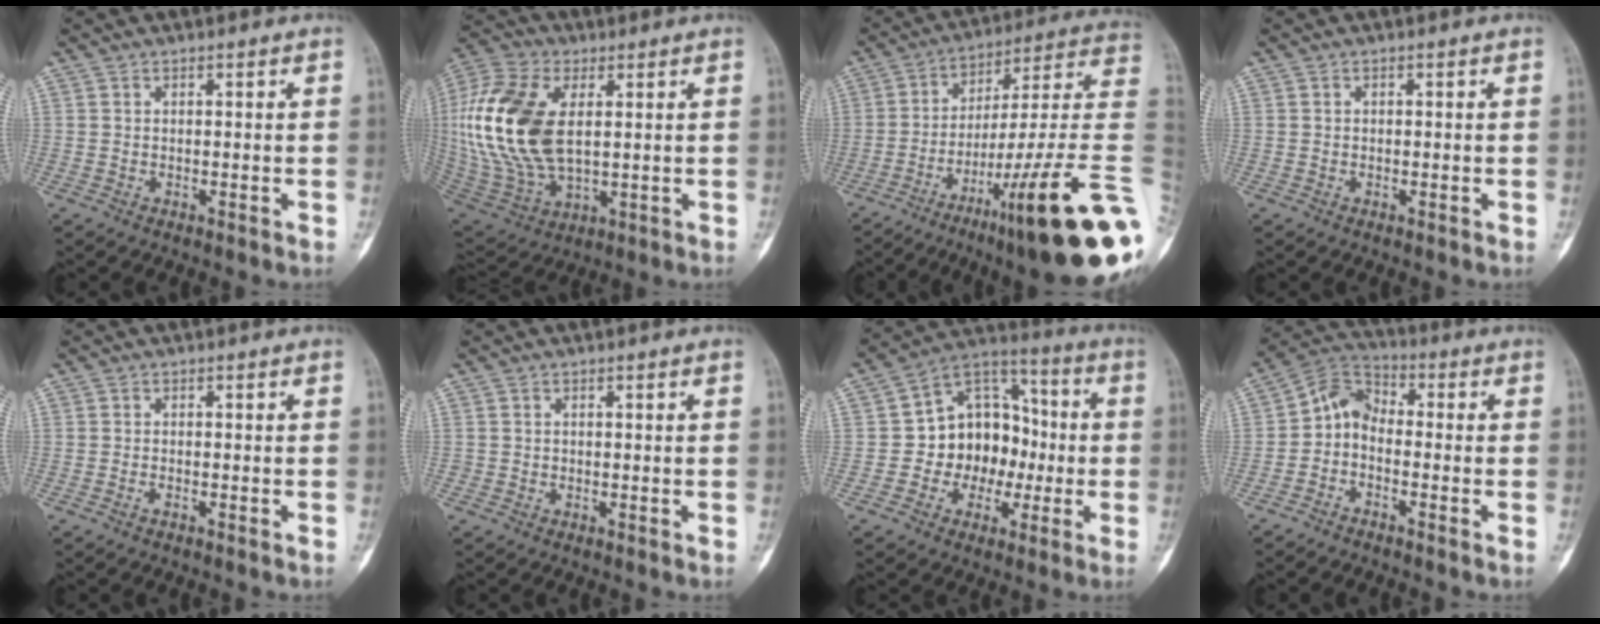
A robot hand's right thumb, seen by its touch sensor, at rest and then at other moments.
{"total": 22.2, "force": [3.3, 12.5, 18.1], "torque": [-0.391, -0.012, 0.063]}
{"total": 29.0, "force": [-9.6, 3.8, 27.1], "torque": [-0.322, 0.062, -0.141]}
{"total": 0.0}
{"total": 0.9, "force": [-0.6, 0.2, 0.6], "torque": [-0.016, 0.005, -0.012]}
{"total": 0.5, "force": [-0.1, 0.5, 0.0], "torque": [0.002, 0.005, -0.003]}
{"total": 14.6, "force": [-1.8, 11.7, 8.5], "torque": [-0.070, 0.044, -0.035]}
{"total": 6.5, "force": [-1.8, 4.3, 4.6], "torque": [-0.073, 0.037, -0.053]}